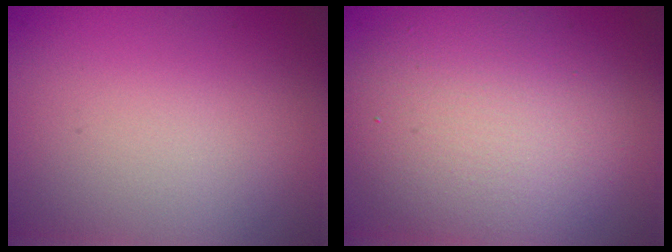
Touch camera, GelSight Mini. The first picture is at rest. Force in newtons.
{"total": 7.5, "press": 7.5, "slide": 0.3}